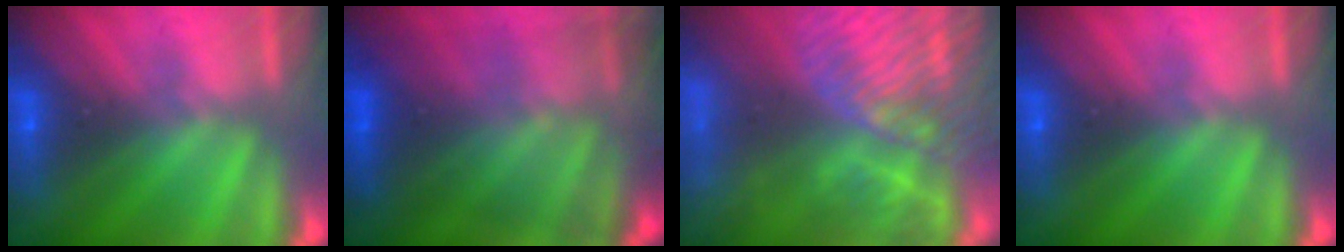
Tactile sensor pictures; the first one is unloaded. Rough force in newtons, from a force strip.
{"total": 7.1}
{"total": 9.6}
{"total": 0.0}